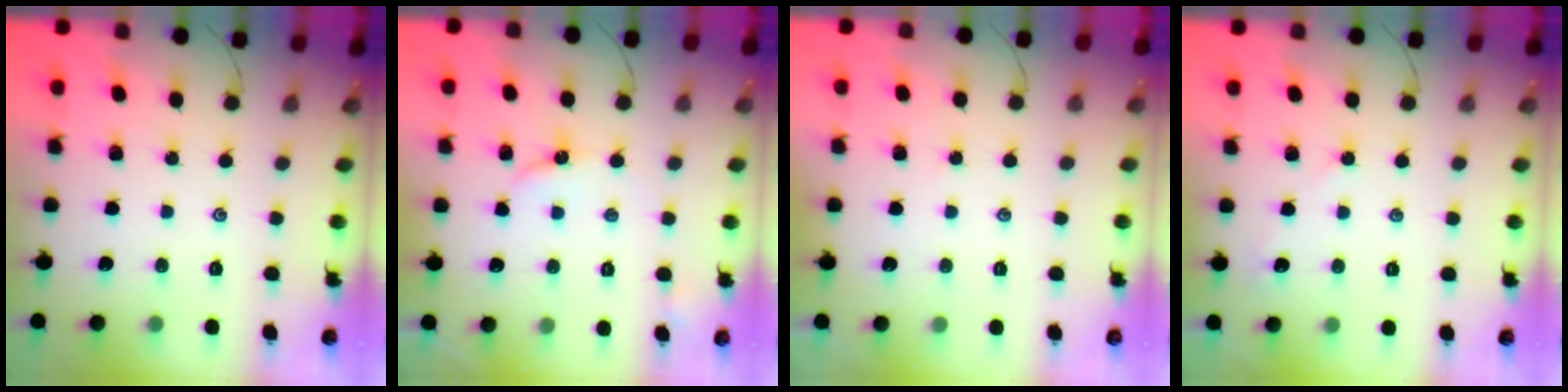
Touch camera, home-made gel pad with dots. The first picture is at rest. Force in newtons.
{"total": 3.6, "press": 3.5, "slide": 0.3}
{"total": 1.9, "press": 1.8, "slide": 0.4}
{"total": 3.3, "press": 3.2, "slide": 0.4}